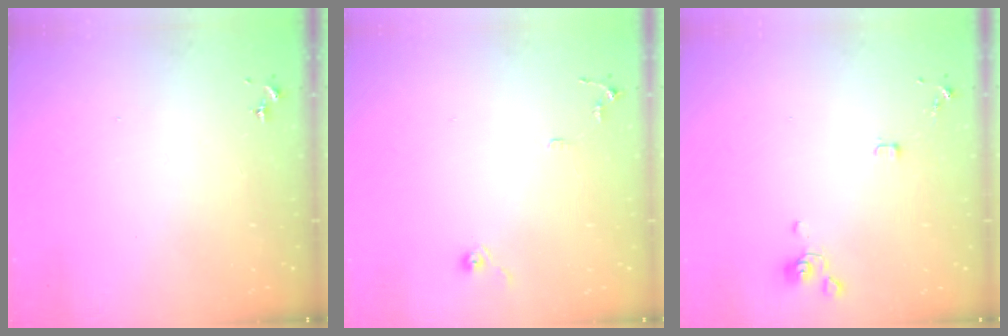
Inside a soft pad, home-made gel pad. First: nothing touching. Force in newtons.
{"total": 8.0, "press": 8.0, "slide": 0.8}
{"total": 3.4, "press": 3.4, "slide": 0.7}